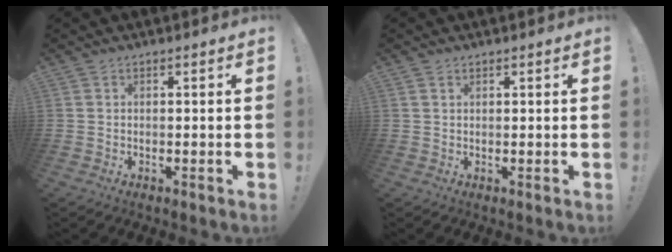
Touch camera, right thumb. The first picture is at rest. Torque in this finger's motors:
{"motor_torque": [-0.28, -0.13, -0.20, 0.10, 0.07]}